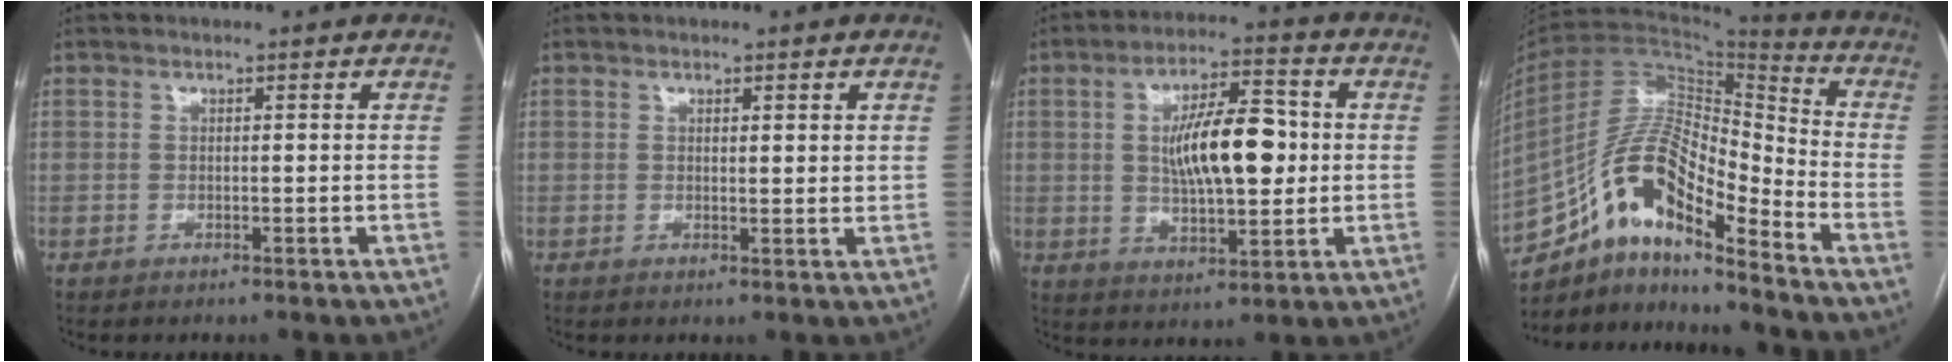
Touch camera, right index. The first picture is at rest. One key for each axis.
{"total": 1.7, "fx": 0.9, "fy": 0.4, "fz": 1.4, "tx": -0.022, "ty": -0.005, "tz": 0.013}
{"total": 12.5, "fx": 1.0, "fy": 4.2, "fz": 11.7, "tx": -0.201, "ty": 0.015, "tz": 0.019}
{"total": 16.3, "fx": -10.6, "fy": 3.8, "fz": 11.7, "tx": -0.216, "ty": 0.034, "tz": -0.185}